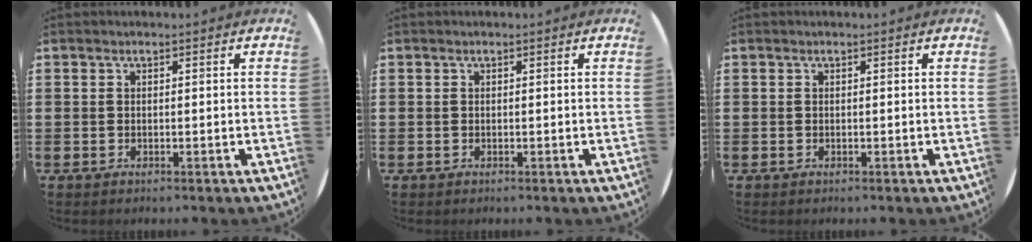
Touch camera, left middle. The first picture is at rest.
{"total": 0.0}
{"total": 0.0}